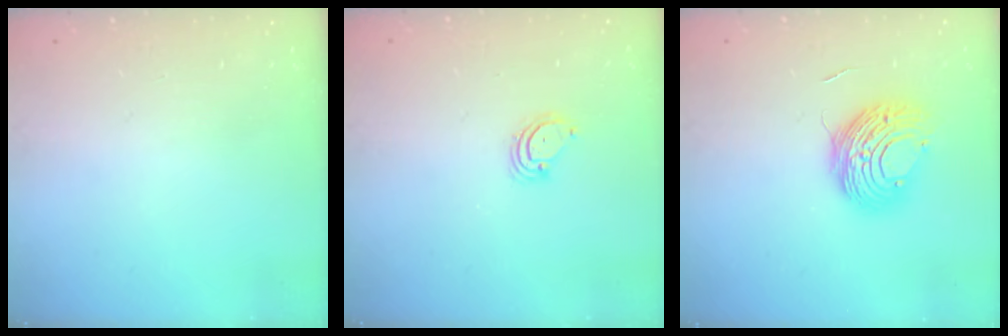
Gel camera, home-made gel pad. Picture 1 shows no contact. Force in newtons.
{"total": 3.1, "press": 3.1, "slide": 0.3}
{"total": 10.1, "press": 10.1, "slide": 0.7}